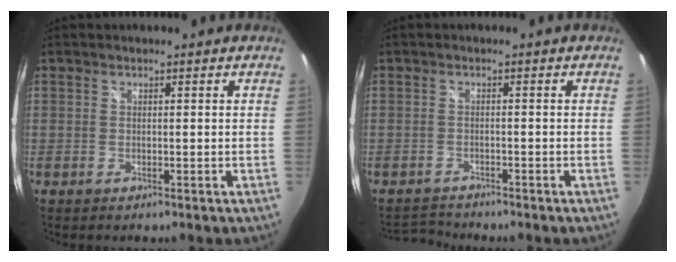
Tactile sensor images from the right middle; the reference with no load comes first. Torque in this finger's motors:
{"motor_torque": [-1.32, -0.58, -0.13, -0.02]}